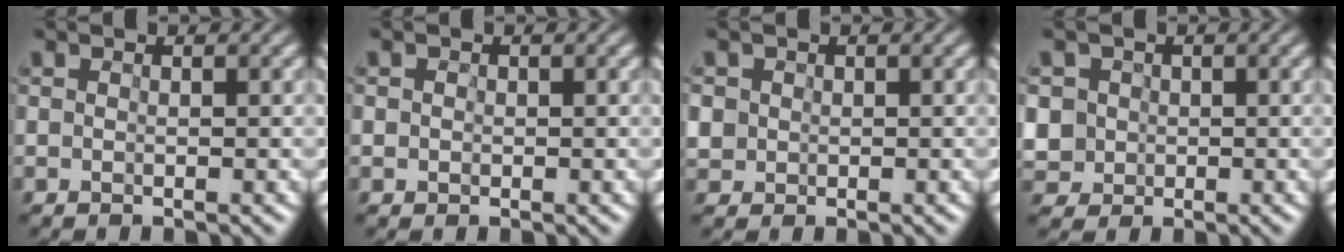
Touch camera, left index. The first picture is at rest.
{"total": 1.4, "force": [0.3, 1.2, 0.5], "torque": [0.002, 0.014, -0.008]}
{"total": 4.3, "force": [0.3, 4.1, 1.4], "torque": [-0.056, 0.027, -0.002]}
{"total": 5.9, "force": [-0.2, 5.7, 1.7], "torque": [-0.061, 0.019, -0.012]}